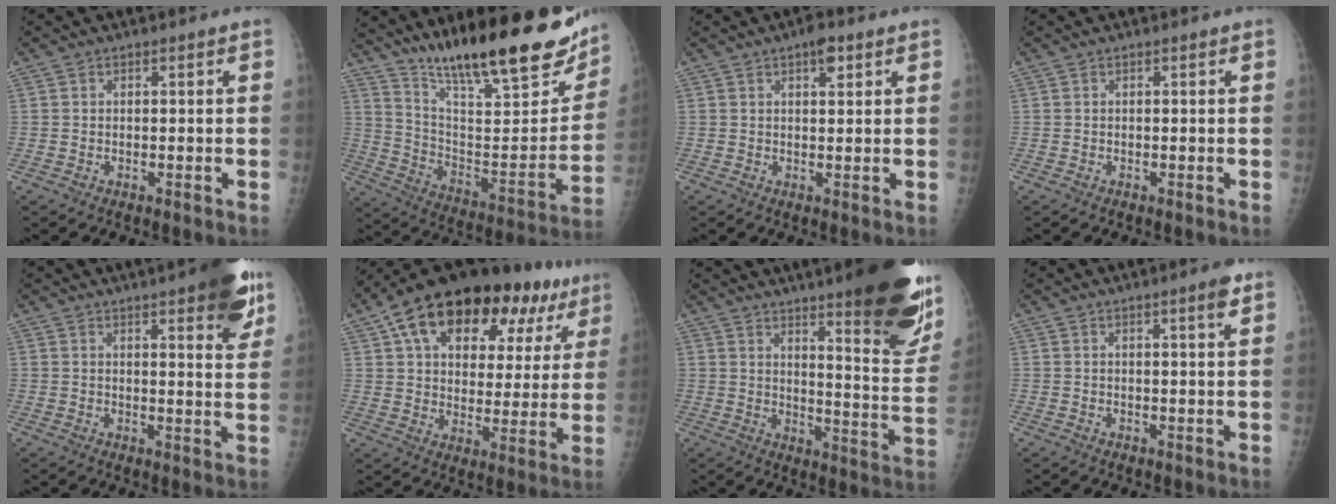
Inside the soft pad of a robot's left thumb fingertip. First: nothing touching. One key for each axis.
{"total": 28.2, "fx": 19.8, "fy": 6.7, "fz": 19.0, "tx": -0.264, "ty": -0.074, "tz": 0.311}
{"total": 3.4, "fx": 1.9, "fy": 1.4, "fz": 2.4, "tx": -0.025, "ty": -0.006, "tz": 0.025}
{"total": 0.0}
{"total": 12.4, "fx": 7.3, "fy": 3.1, "fz": 9.5, "tx": -0.092, "ty": -0.031, "tz": 0.089}
{"total": 26.6, "fx": 13.7, "fy": 14.1, "fz": 17.9, "tx": -0.239, "ty": 0.021, "tz": 0.208}
{"total": 23.7, "fx": 15.3, "fy": 4.4, "fz": 17.5, "tx": -0.207, "ty": -0.088, "tz": 0.206}
{"total": 3.0, "fx": 1.8, "fy": 0.1, "fz": 2.4, "tx": -0.033, "ty": -0.010, "tz": 0.026}